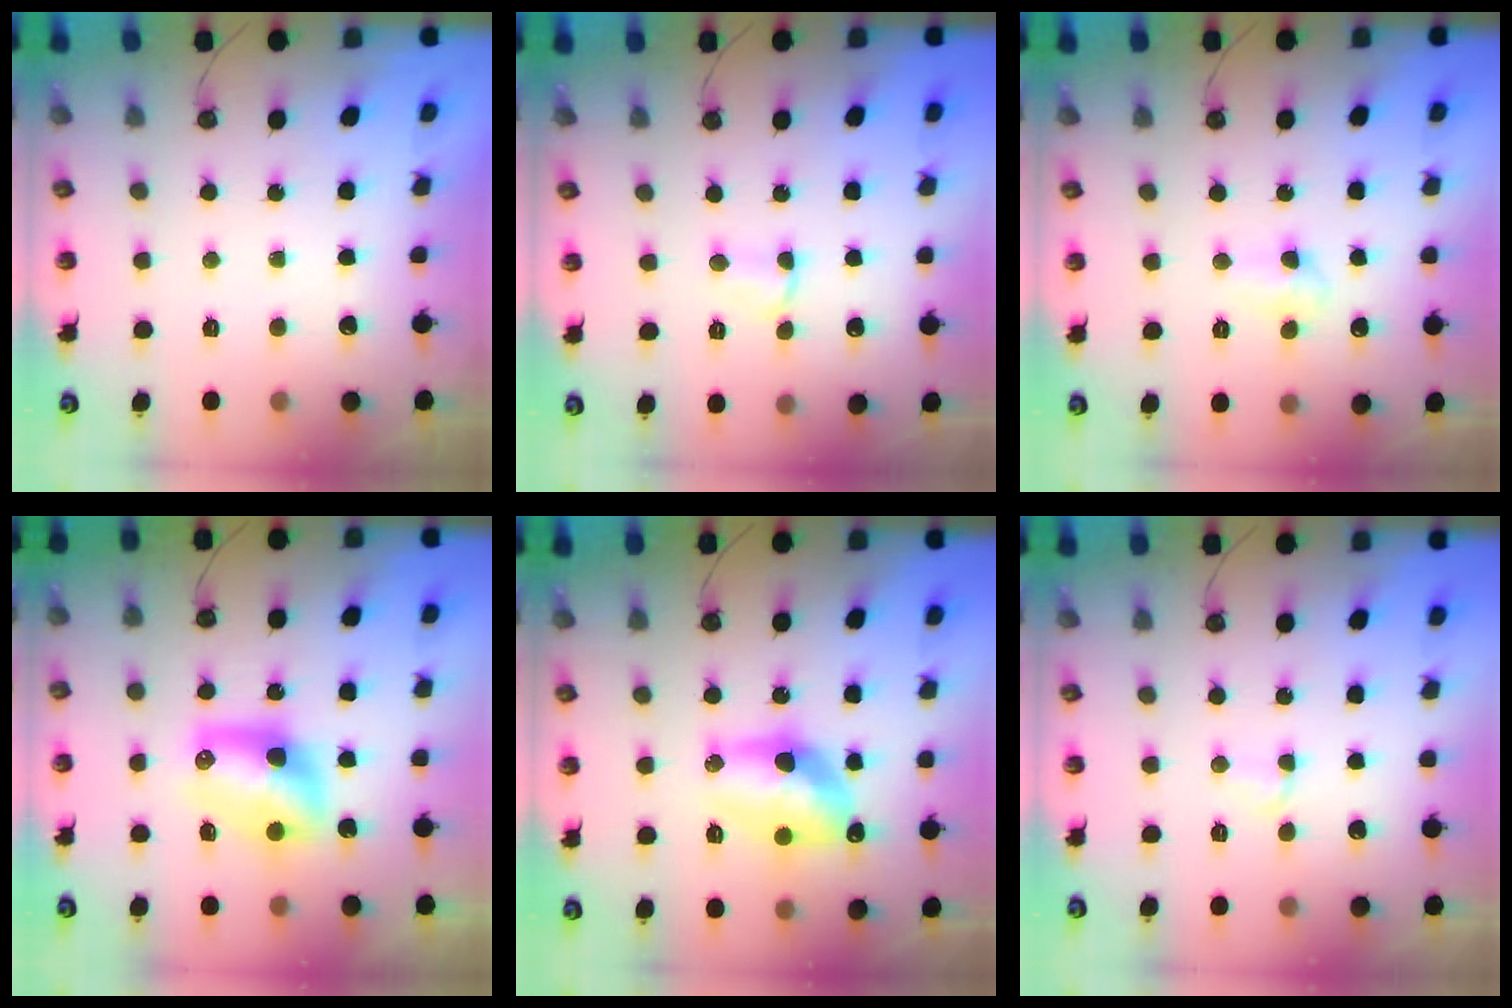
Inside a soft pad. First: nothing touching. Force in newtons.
{"total": 1.9, "press": 1.9, "slide": 0.3}
{"total": 3.2, "press": 3.2, "slide": 0.5}
{"total": 10.5, "press": 10.4, "slide": 1.5}
{"total": 12.5, "press": 12.5, "slide": 0.9}
{"total": 2.5, "press": 2.4, "slide": 0.7}